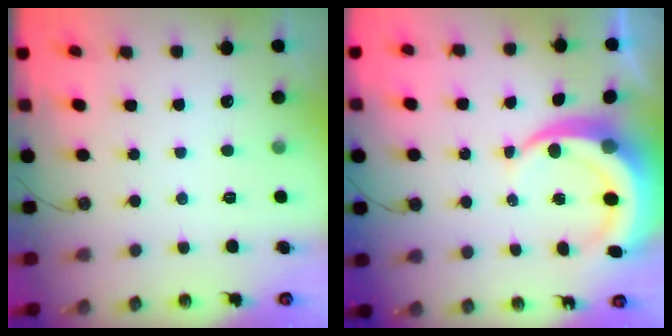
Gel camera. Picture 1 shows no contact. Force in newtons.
{"total": 9.2, "press": 9.1, "slide": 1.2}